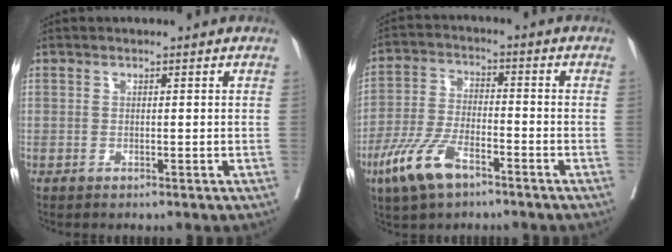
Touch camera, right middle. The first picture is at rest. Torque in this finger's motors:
{"motor_torque": [1.17, -0.97, 0.58, 0.13]}